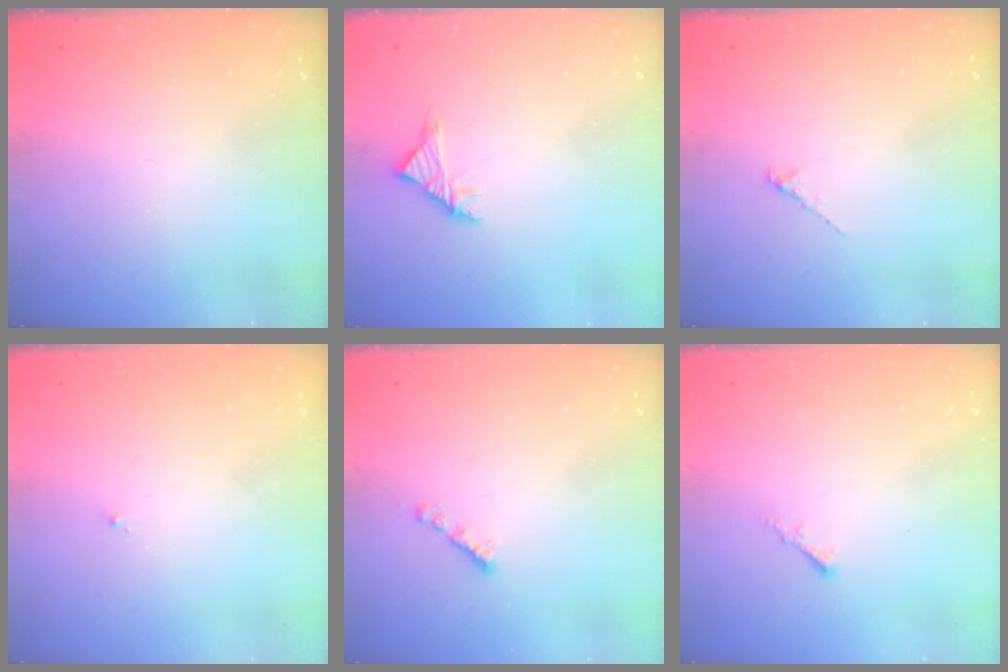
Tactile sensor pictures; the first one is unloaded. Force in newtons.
{"total": 3.0, "press": 2.9, "slide": 0.9}
{"total": 1.2, "press": 1.1, "slide": 0.4}
{"total": 0.8, "press": 0.7, "slide": 0.3}
{"total": 2.1, "press": 2.1, "slide": 0.3}
{"total": 0.5, "press": 0.4, "slide": 0.3}